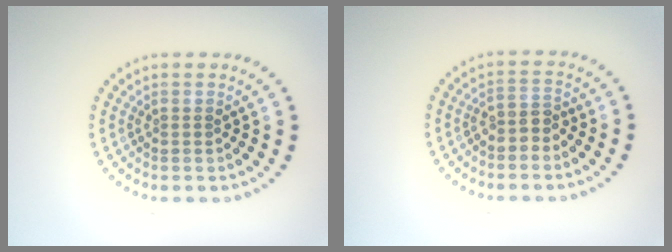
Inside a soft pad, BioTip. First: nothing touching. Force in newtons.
{"total": 1.8, "press": 1.5, "slide": 0.9}